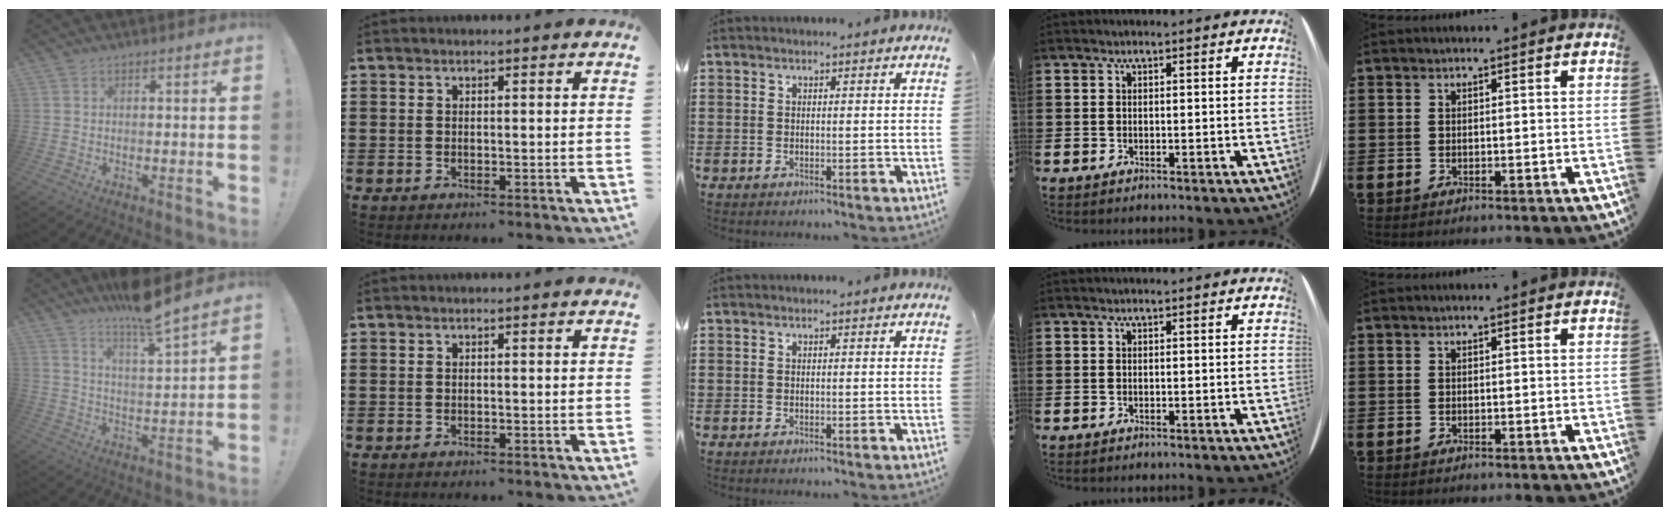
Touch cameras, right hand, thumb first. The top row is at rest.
{"thumb": {"total": 10.1, "force": [8.6, -0.3, 5.2], "torque": [-0.092, -0.062, 0.141]}}